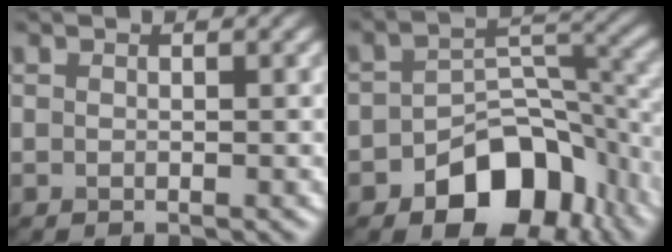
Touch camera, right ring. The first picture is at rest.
{"total": 9.6, "force": [-4.7, 6.0, 5.8], "torque": [-0.071, -0.002, -0.079]}